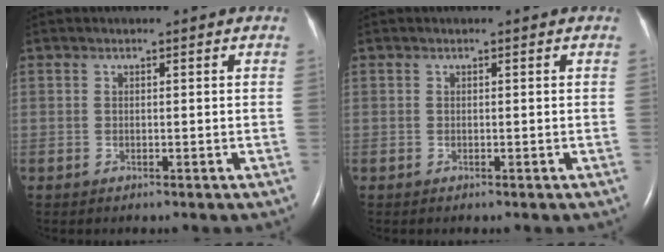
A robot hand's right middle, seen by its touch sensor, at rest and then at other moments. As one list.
[{"total": 0.0}]